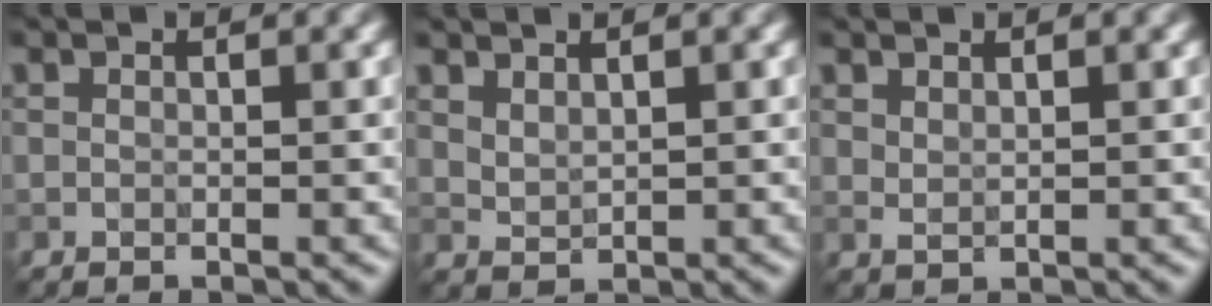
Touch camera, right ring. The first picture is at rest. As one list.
[{"total": 1.3, "force": [1.1, 0.5, 0.5], "torque": [-0.015, -0.001, 0.028]}, {"total": 0.9, "force": [0.8, 0.2, 0.3], "torque": [-0.011, -0.001, 0.019]}]